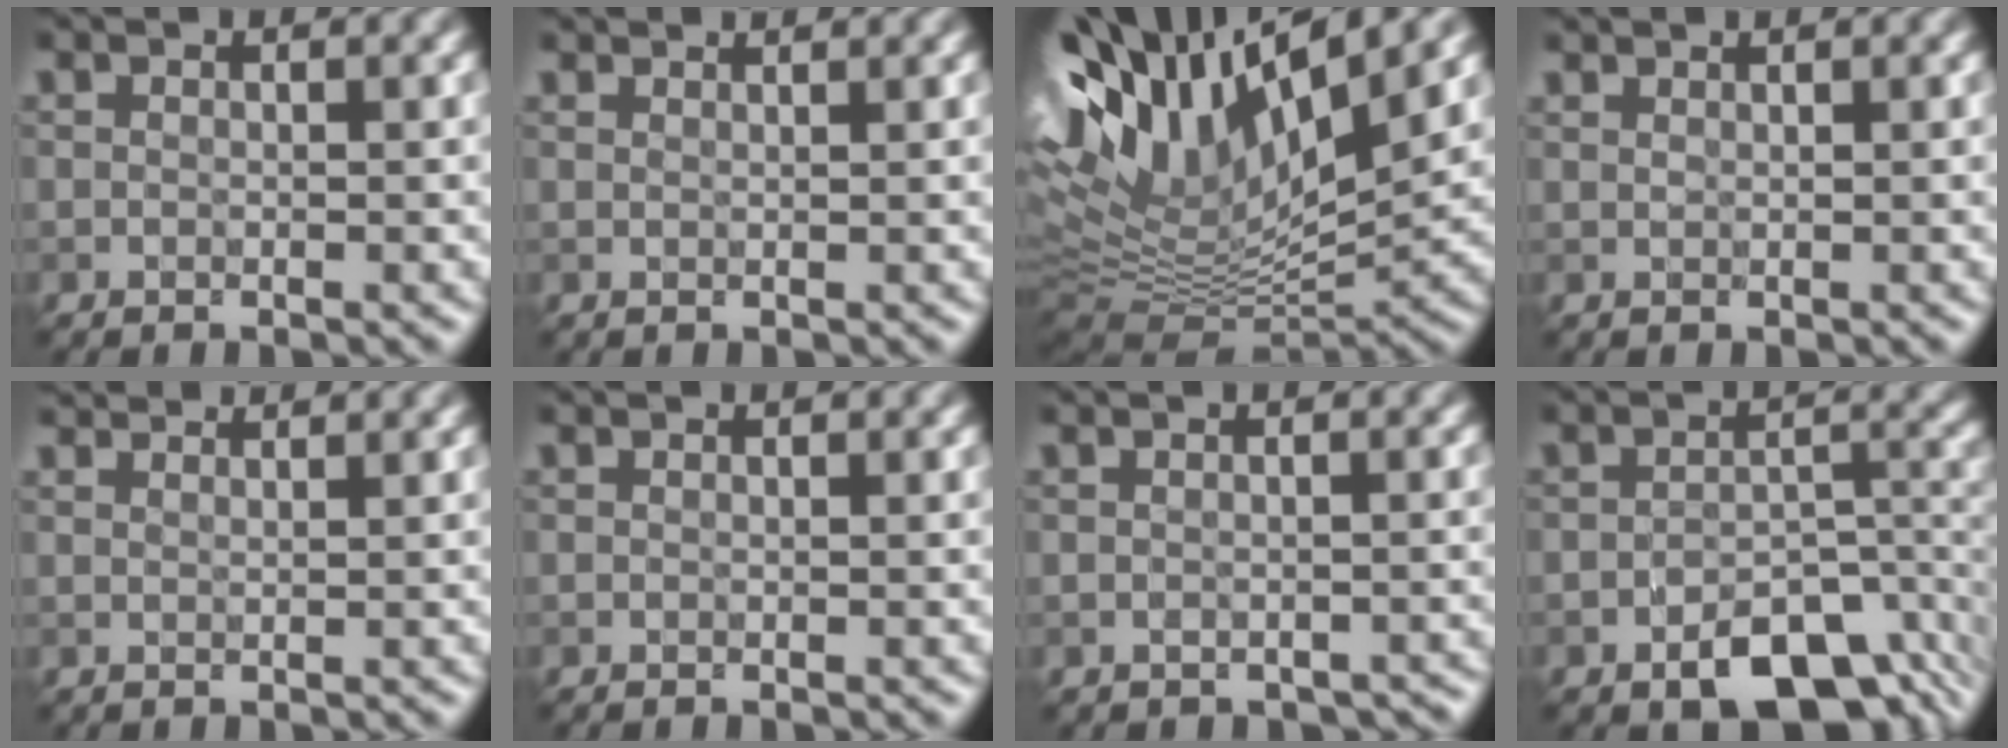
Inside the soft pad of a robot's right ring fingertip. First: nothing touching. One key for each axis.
{"total": 2.0, "fx": 1.9, "fy": 0.4, "fz": 0.5, "tx": -0.007, "ty": -0.004, "tz": 0.019}
{"total": 14.8, "fx": 6.0, "fy": 6.0, "fz": 12.2, "tx": -0.239, "ty": 0.017, "tz": 0.109}
{"total": 0.9, "fx": 0.9, "fy": 0.0, "fz": 0.1, "tx": -0.003, "ty": -0.003, "tz": 0.014}
{"total": 3.9, "fx": 3.5, "fy": 1.0, "fz": 1.4, "tx": -0.023, "ty": 0.009, "tz": 0.046}
{"total": 0.0}
{"total": 1.6, "fx": -1.1, "fy": 1.0, "fz": 0.5, "tx": -0.002, "ty": -0.010, "tz": -0.012}
{"total": 7.4, "fx": -4.5, "fy": 3.8, "fz": 4.6, "tx": -0.054, "ty": -0.009, "tz": -0.066}